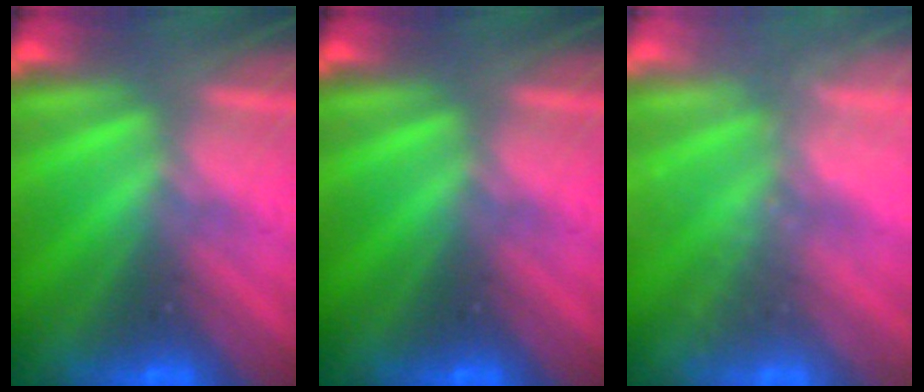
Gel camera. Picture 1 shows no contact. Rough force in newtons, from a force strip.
{"total": 0.0}
{"total": 1.8}